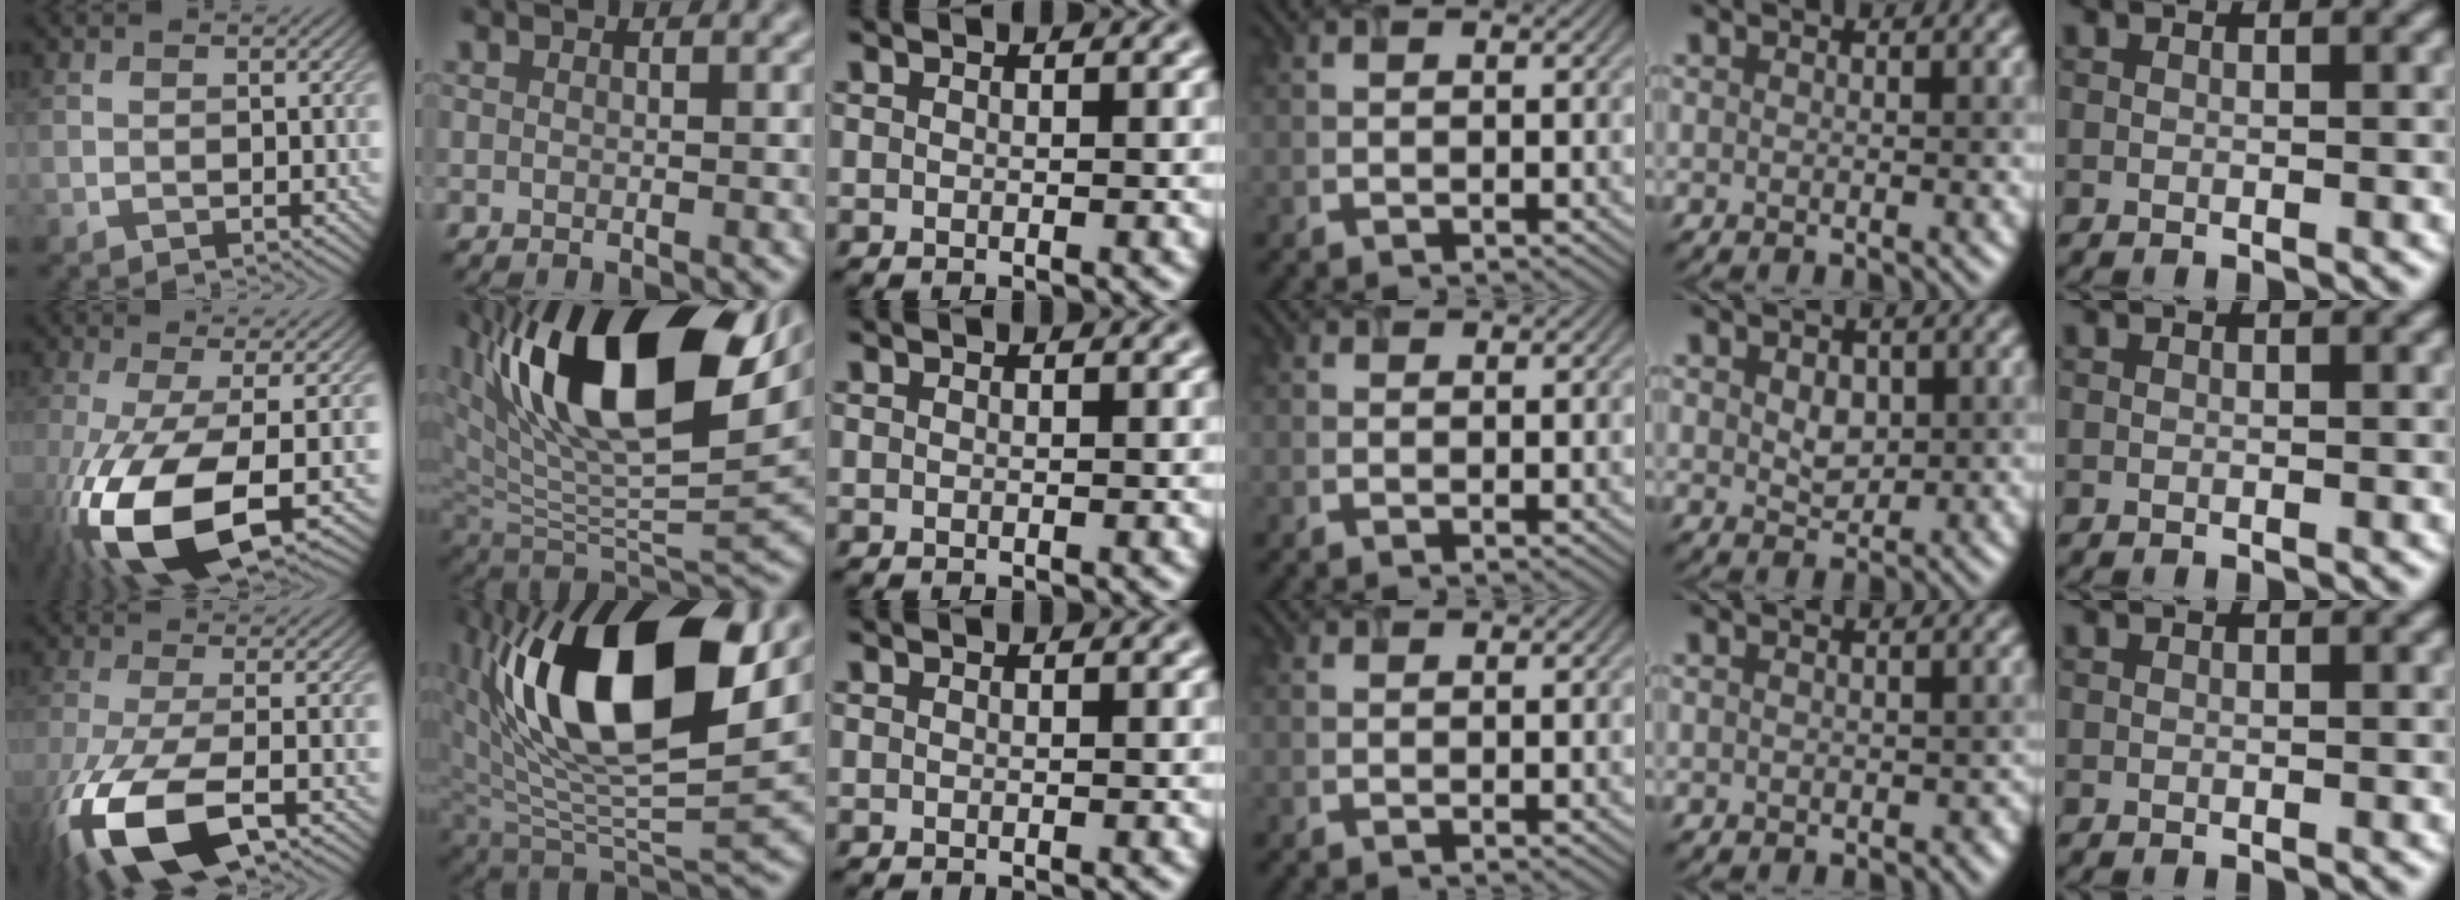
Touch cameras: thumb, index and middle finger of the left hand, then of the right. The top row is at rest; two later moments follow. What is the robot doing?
{"motion": "extract", "object": "airpods case & airpods"}